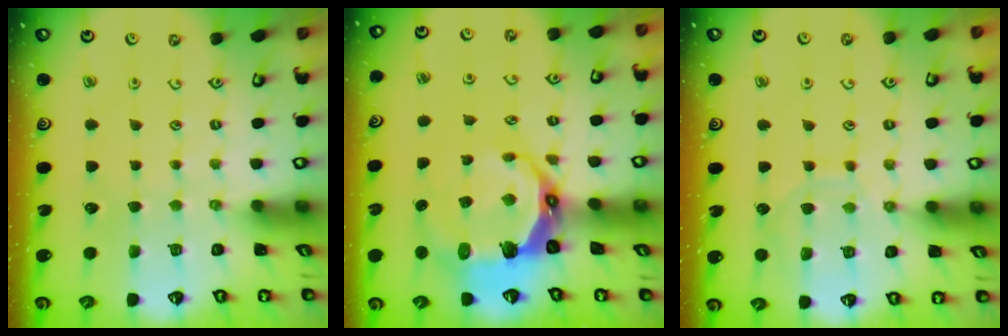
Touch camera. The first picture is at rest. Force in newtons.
{"total": 10.5, "press": 8.8, "slide": 5.8}
{"total": 9.3, "press": 9.3, "slide": 0.8}